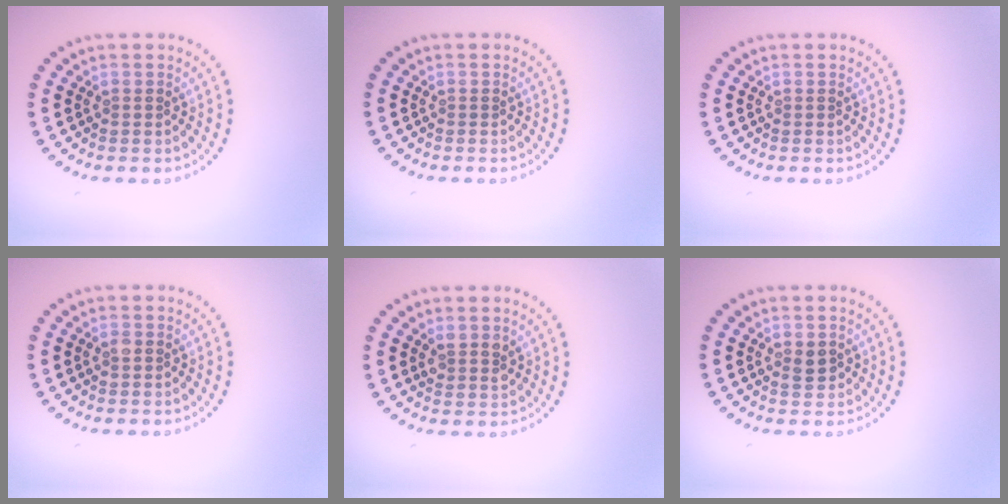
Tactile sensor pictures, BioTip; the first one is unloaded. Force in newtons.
{"total": 0.0}
{"total": 0.0}
{"total": 0.9, "press": 0.9, "slide": 0.1}
{"total": 1.7, "press": 1.6, "slide": 0.7}
{"total": 1.5, "press": 1.5, "slide": 0.2}